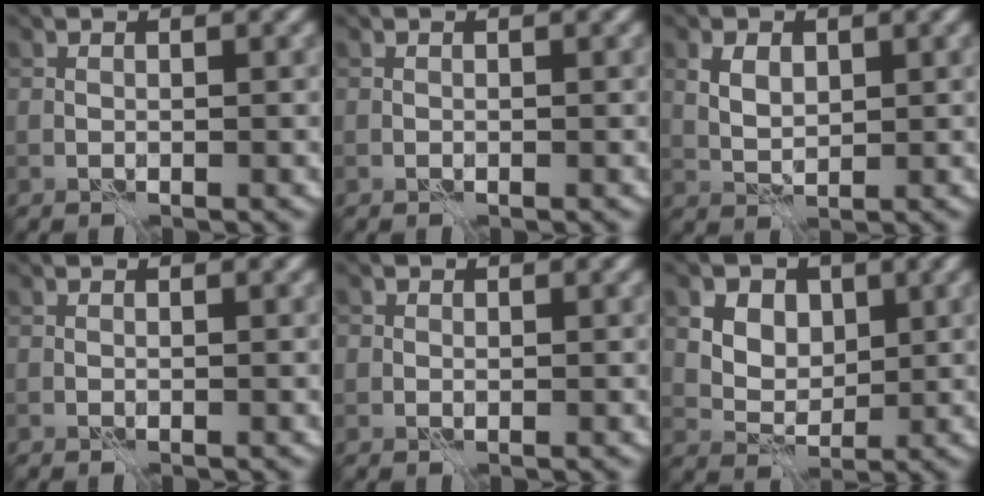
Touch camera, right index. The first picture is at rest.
{"total": 0.0}
{"total": 2.6, "force": [0.8, 1.7, 1.9], "torque": [-0.039, 0.001, 0.016]}
{"total": 0.0}
{"total": 0.7, "force": [0.2, 0.7, 0.2], "torque": [0.001, -0.001, -0.001]}
{"total": 8.9, "force": [4.1, 6.5, 4.4], "torque": [-0.076, 0.019, 0.058]}